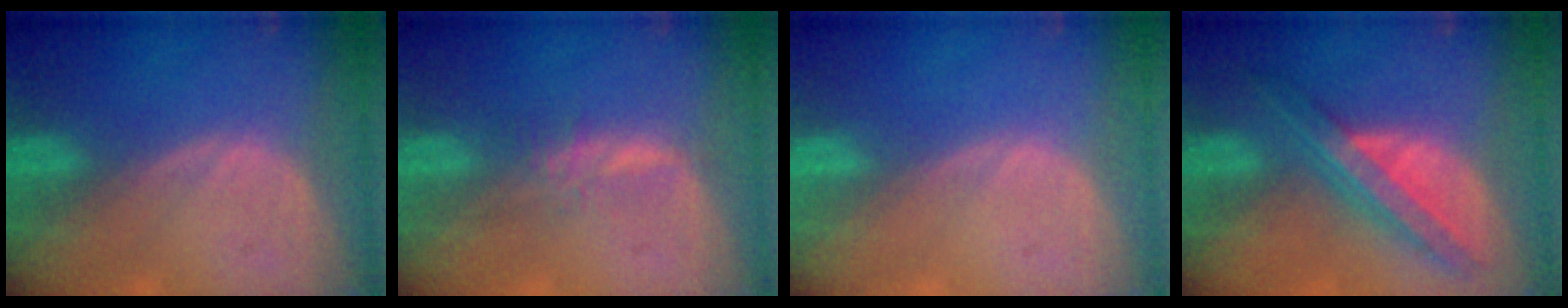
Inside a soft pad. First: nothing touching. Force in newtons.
{"total": 2.4, "press": 2.4, "slide": 0.2}
{"total": 0.0}
{"total": 8.2, "press": 6.9, "slide": 4.5}